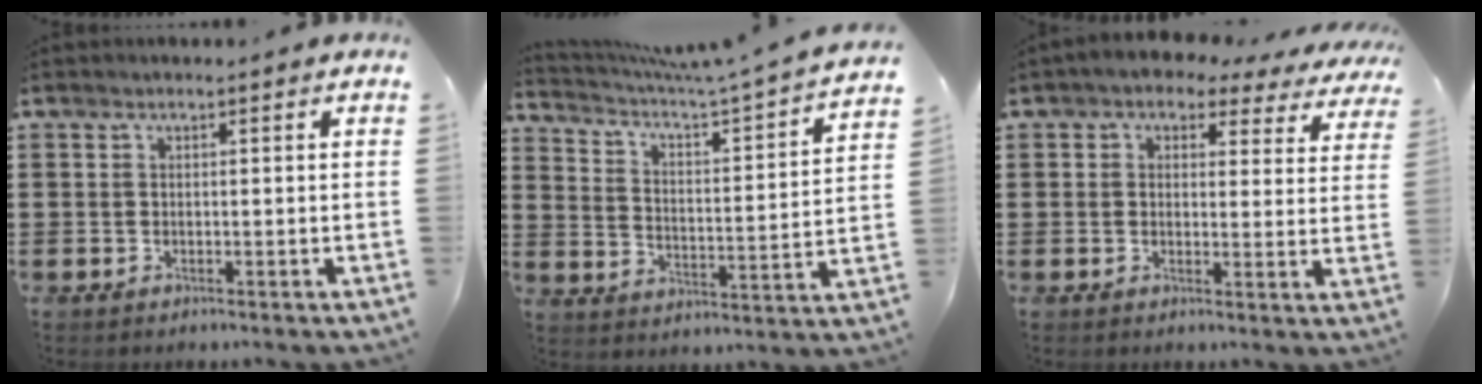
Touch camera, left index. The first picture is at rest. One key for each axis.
{"total": 4.2, "fx": 3.5, "fy": -0.5, "fz": 2.3, "tx": -0.063, "ty": -0.041, "tz": 0.046}
{"total": 2.9, "fx": 2.3, "fy": 1.5, "fz": 0.8, "tx": -0.025, "ty": -0.014, "tz": 0.035}